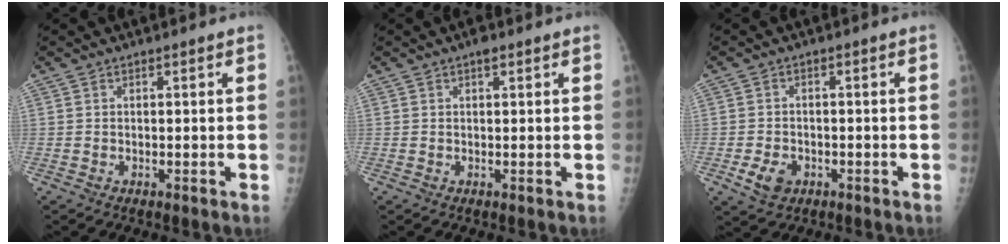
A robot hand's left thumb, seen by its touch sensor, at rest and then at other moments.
{"total": 1.2, "force": [0.7, 0.5, 0.8], "torque": [-0.006, 0.001, 0.008]}
{"total": 4.3, "force": [-1.9, 3.1, 2.2], "torque": [-0.035, 0.003, -0.026]}